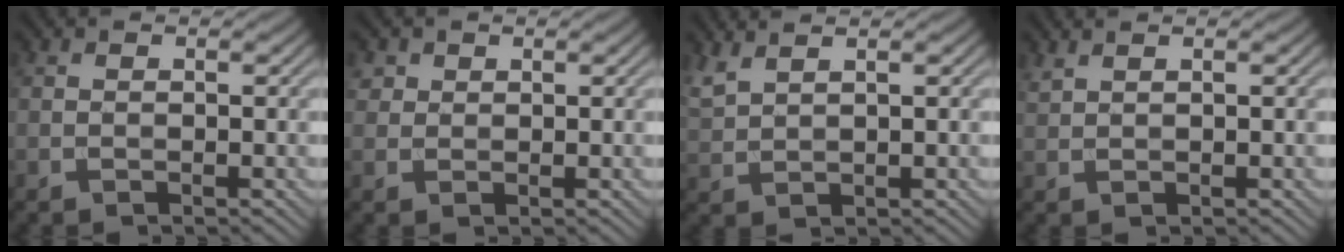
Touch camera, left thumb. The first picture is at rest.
{"total": 1.7, "force": [0.9, 1.4, 0.3], "torque": [-0.009, -0.002, 0.017]}
{"total": 3.0, "force": [2.4, 0.6, 1.6], "torque": [-0.046, 0.011, 0.057]}
{"total": 1.2, "force": [1.1, 0.1, 0.6], "torque": [-0.020, 0.005, 0.026]}